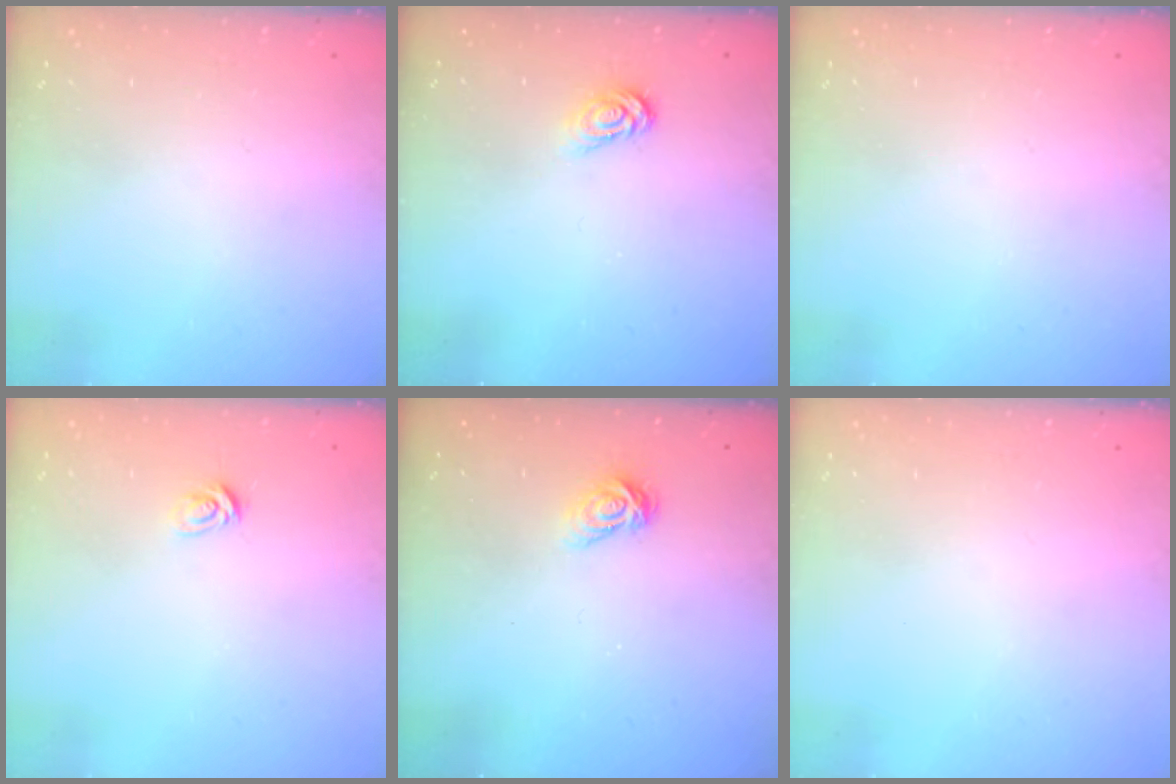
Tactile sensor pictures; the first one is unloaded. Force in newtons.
{"total": 3.2, "press": 3.2, "slide": 0.1}
{"total": 0.0}
{"total": 3.7, "press": 3.7, "slide": 0.2}
{"total": 3.8, "press": 3.8, "slide": 0.4}
{"total": 0.0}